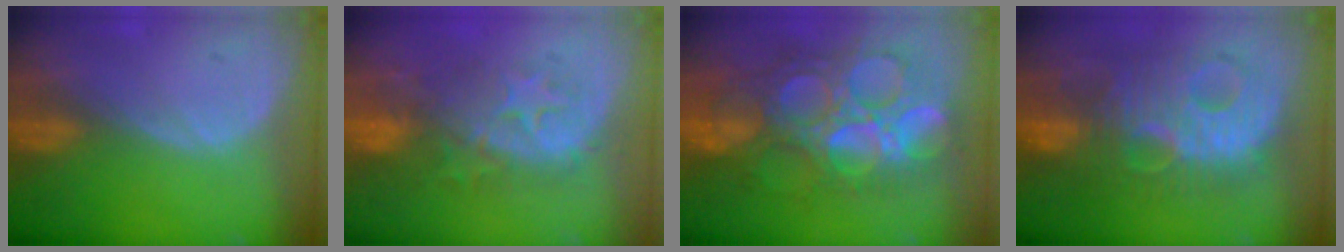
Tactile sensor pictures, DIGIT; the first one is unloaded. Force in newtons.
{"total": 9.0, "press": 8.7, "slide": 2.2}
{"total": 13.6, "press": 13.5, "slide": 1.5}
{"total": 11.9, "press": 11.9, "slide": 0.7}